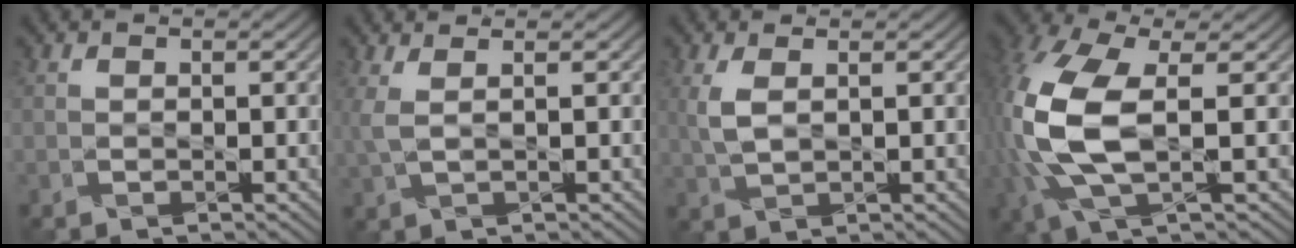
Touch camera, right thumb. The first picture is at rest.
{"total": 2.6, "force": [1.3, 0.6, 2.2], "torque": [-0.062, 0.008, 0.025]}
{"total": 3.1, "force": [1.1, 1.3, 2.6], "torque": [-0.076, 0.006, 0.023]}
{"total": 11.9, "force": [0.0, 5.5, 10.5], "torque": [-0.286, 0.001, -0.001]}